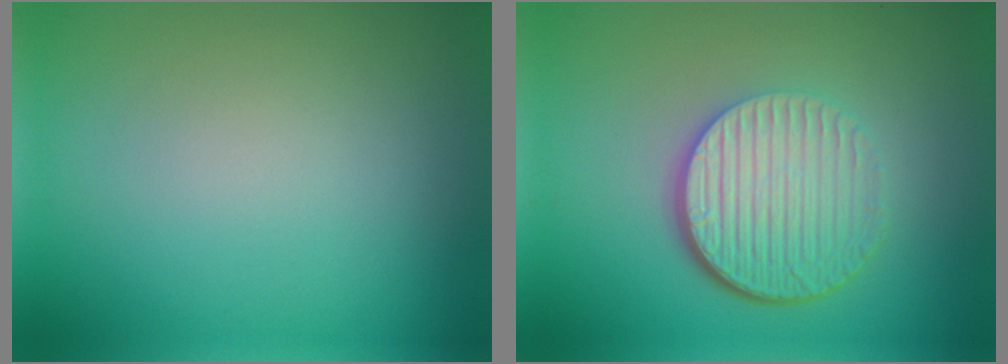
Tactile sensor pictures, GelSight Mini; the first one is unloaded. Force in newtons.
{"total": 6.4, "press": 4.4, "slide": 4.7}